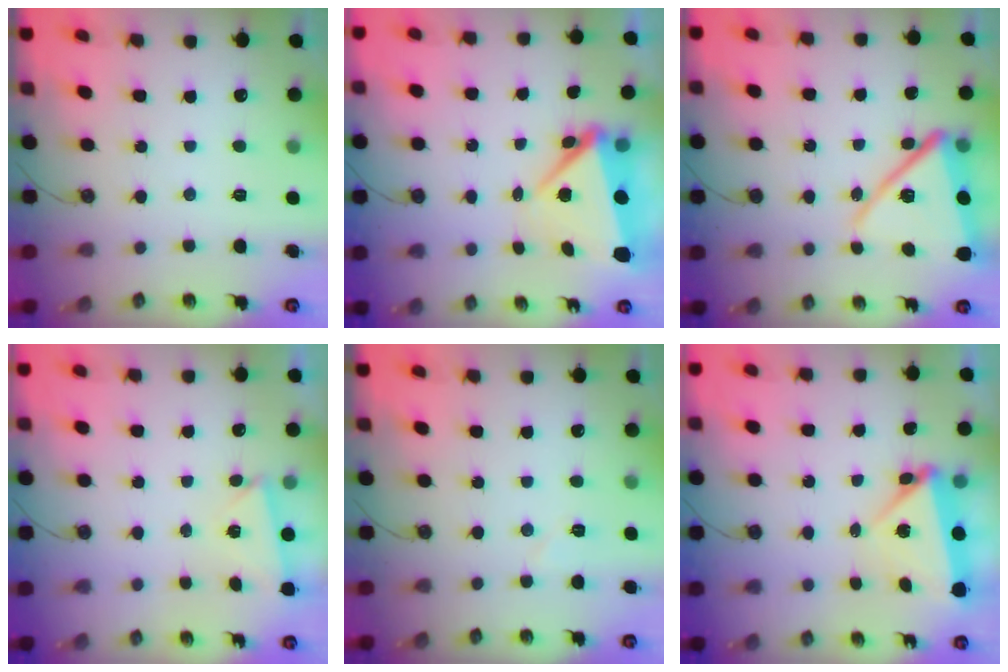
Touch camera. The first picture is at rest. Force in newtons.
{"total": 6.6, "press": 6.6, "slide": 0.5}
{"total": 16.2, "press": 16.1, "slide": 1.3}
{"total": 2.2, "press": 2.2, "slide": 0.2}
{"total": 3.5, "press": 3.1, "slide": 1.8}
{"total": 6.9, "press": 4.8, "slide": 4.9}